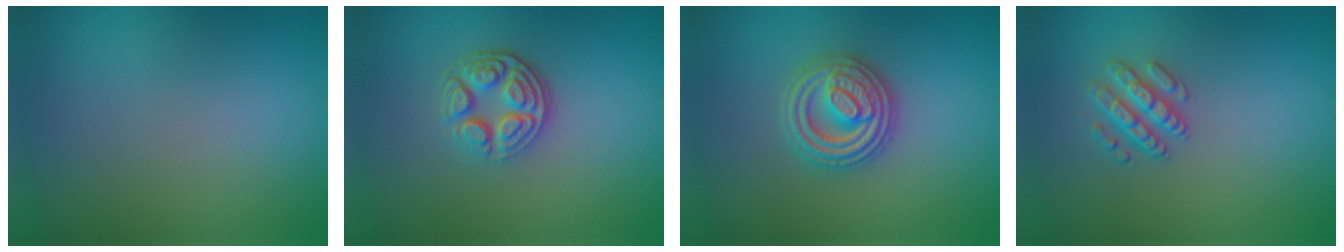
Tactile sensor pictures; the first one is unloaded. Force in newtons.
{"total": 4.7, "press": 3.4, "slide": 3.1}
{"total": 4.9, "press": 4.9, "slide": 0.7}
{"total": 2.6, "press": 2.6, "slide": 0.5}